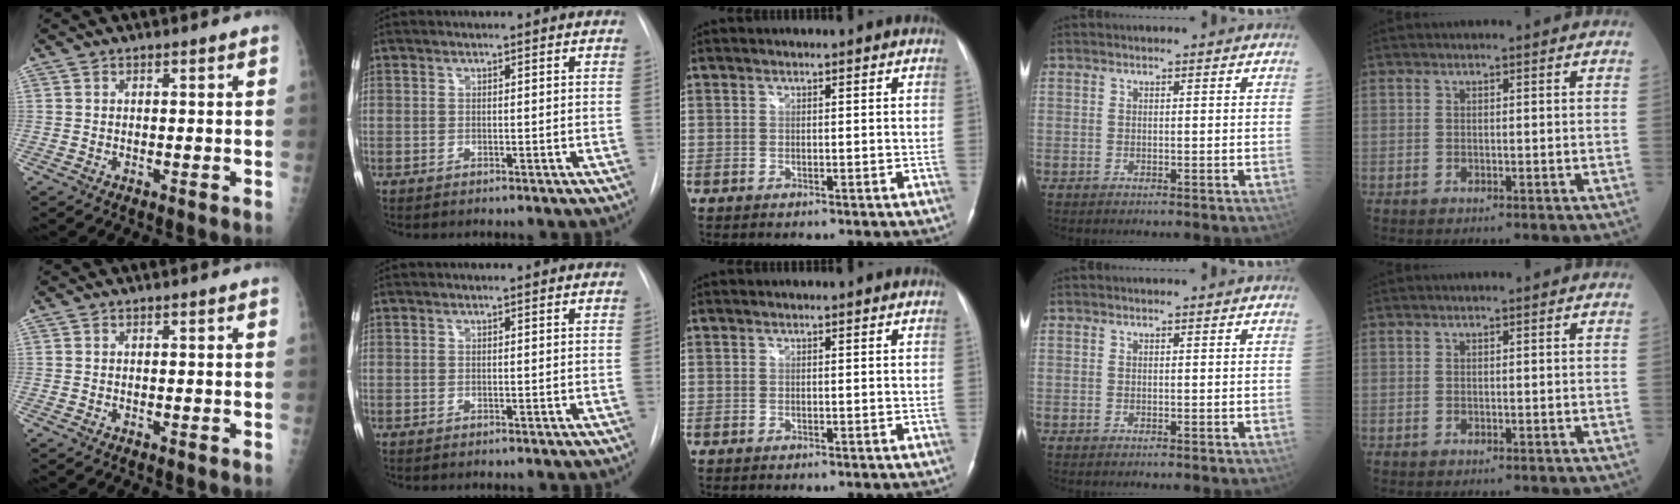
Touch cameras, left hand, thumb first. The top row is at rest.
{}